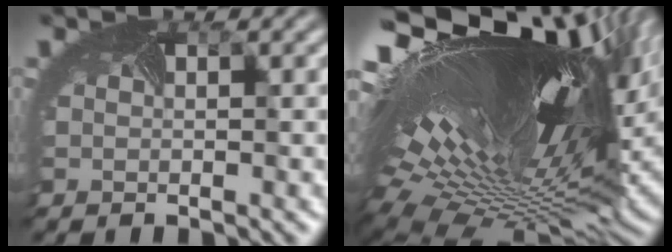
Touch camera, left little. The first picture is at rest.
{"total": 17.9, "force": [4.8, 7.1, 15.7], "torque": [-0.290, -0.007, 0.112]}